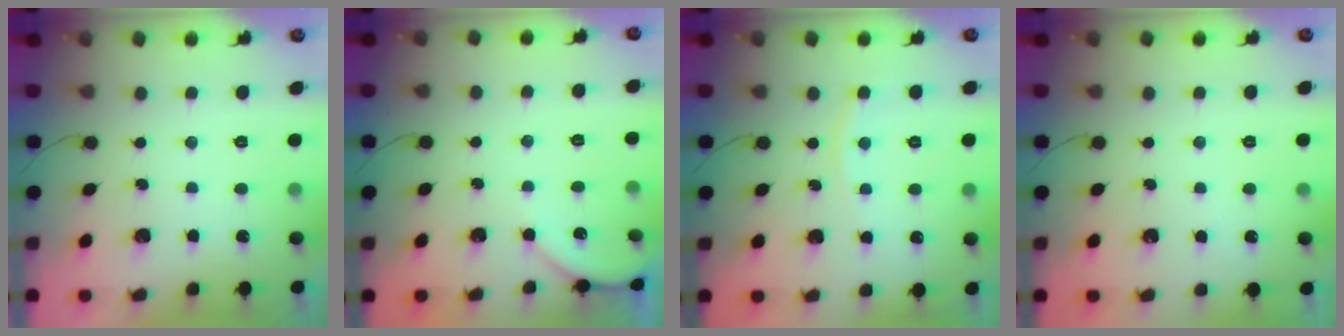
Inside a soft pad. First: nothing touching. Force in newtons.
{"total": 4.7, "press": 4.7, "slide": 0.5}
{"total": 5.7, "press": 5.6, "slide": 0.6}
{"total": 1.5, "press": 1.5, "slide": 0.2}